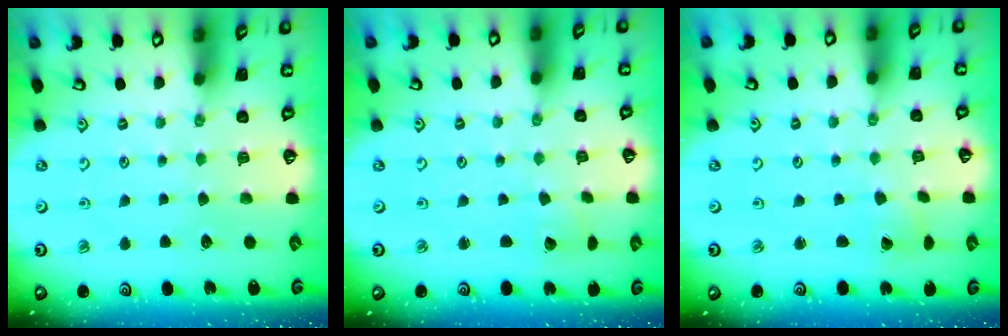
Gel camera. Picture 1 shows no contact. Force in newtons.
{"total": 1.4, "press": 1.3, "slide": 0.2}
{"total": 2.3, "press": 2.3, "slide": 0.2}